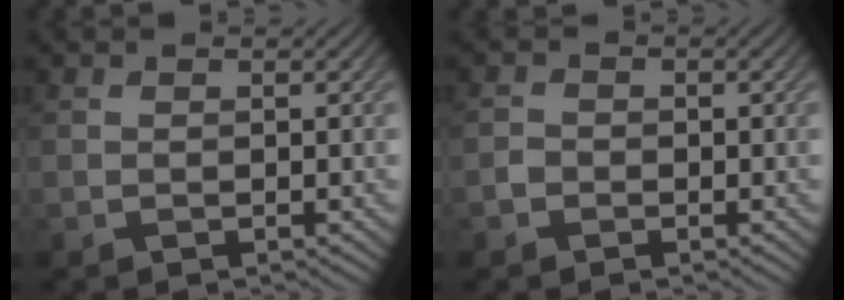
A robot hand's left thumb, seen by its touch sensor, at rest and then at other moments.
{"total": 1.4, "force": [-0.7, 1.2, 0.4], "torque": [-0.004, 0.001, -0.018]}